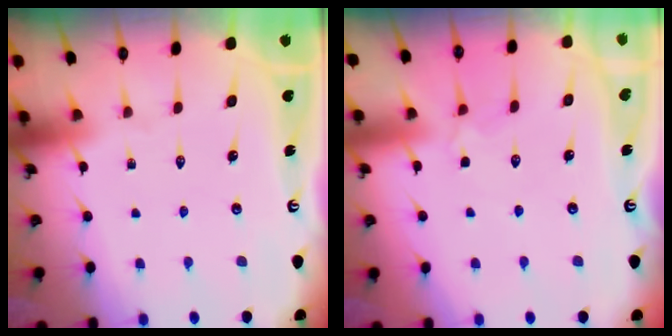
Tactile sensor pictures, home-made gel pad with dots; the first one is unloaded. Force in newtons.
{"total": 2.7, "press": 2.6, "slide": 0.6}